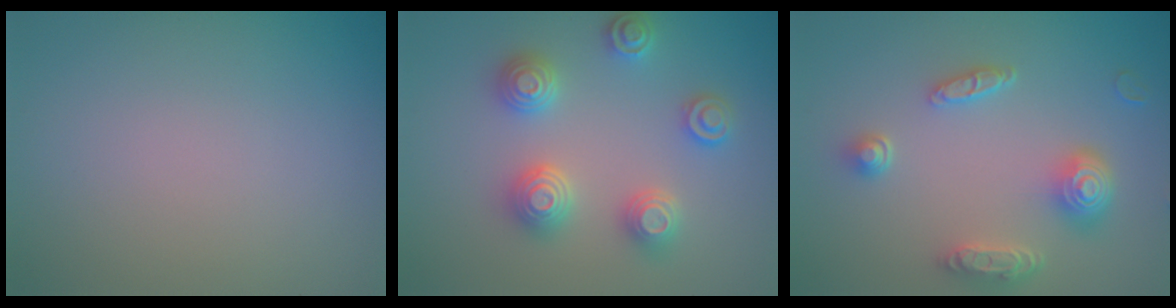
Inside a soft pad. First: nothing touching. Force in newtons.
{"total": 4.8, "press": 4.8, "slide": 0.6}
{"total": 4.8, "press": 4.0, "slide": 2.8}